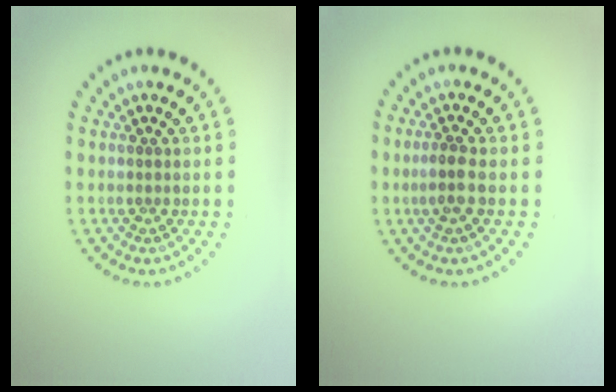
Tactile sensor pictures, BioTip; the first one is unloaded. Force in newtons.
{"total": 1.7, "press": 1.5, "slide": 0.9}